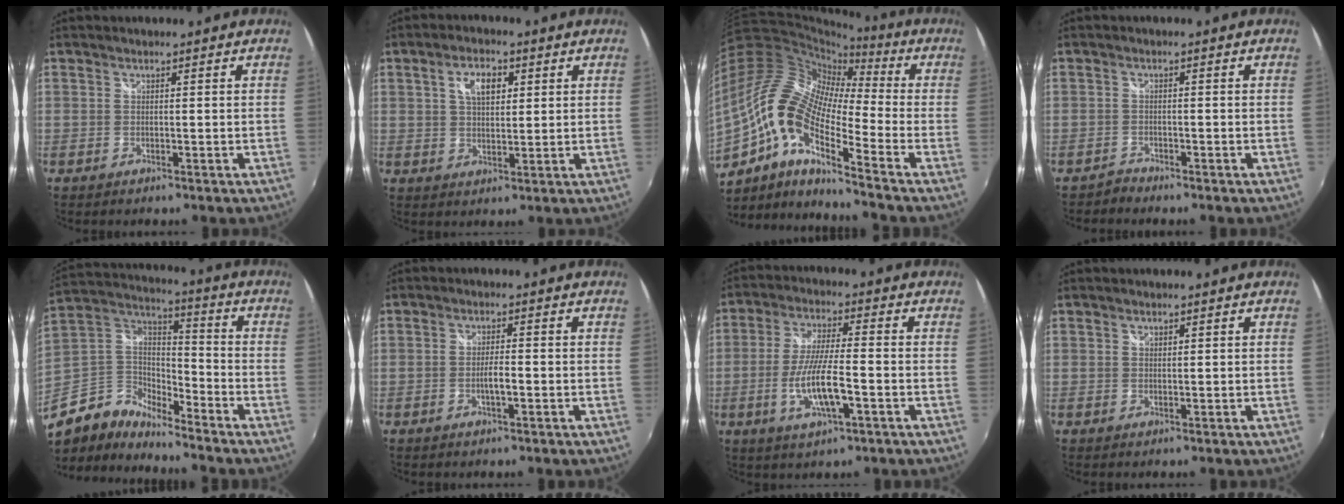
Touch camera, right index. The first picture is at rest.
{"total": 6.0, "force": [2.1, 3.3, 4.6], "torque": [-0.078, 0.013, 0.038]}
{"total": 18.5, "force": [-6.3, 6.3, 16.2], "torque": [-0.286, -0.010, -0.147]}
{"total": 1.5, "force": [-1.4, 0.3, -0.4], "torque": [0.004, 0.003, -0.029]}
{"total": 13.2, "force": [-10.3, 6.9, 4.5], "torque": [-0.125, 0.014, -0.217]}
{"total": 2.7, "force": [-0.9, 0.5, 2.5], "torque": [-0.045, -0.002, -0.016]}
{"total": 10.3, "force": [-3.2, 2.2, 9.5], "torque": [-0.188, -0.010, -0.060]}
{"total": 0.6, "force": [0.4, 0.4, 0.2], "torque": [-0.002, 0.001, 0.007]}